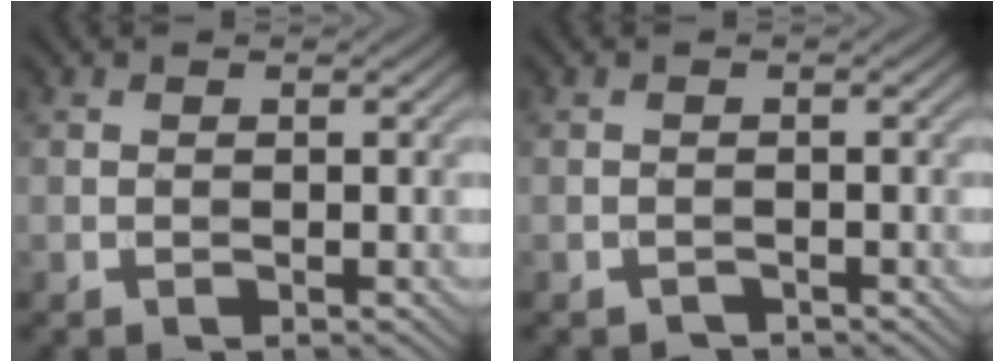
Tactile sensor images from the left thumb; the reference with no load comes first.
{"total": 0.9, "force": [-0.8, 0.3, 0.1], "torque": [-0.002, -0.002, -0.017]}